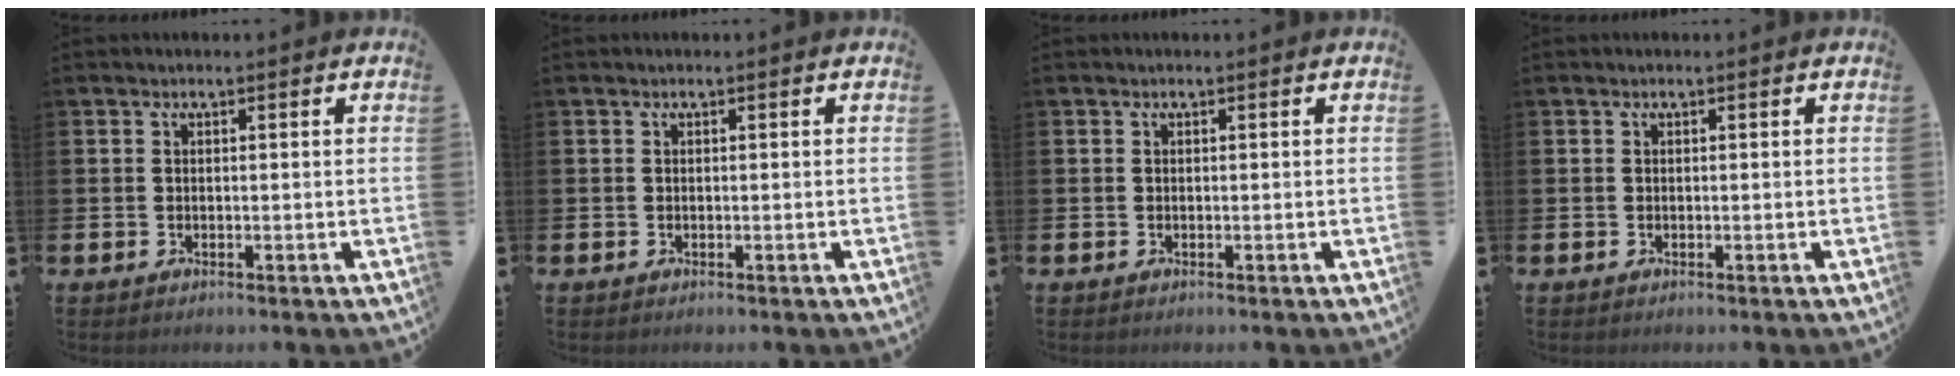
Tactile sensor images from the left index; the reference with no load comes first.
{"total": 0.0}
{"total": 0.0}
{"total": 0.0}